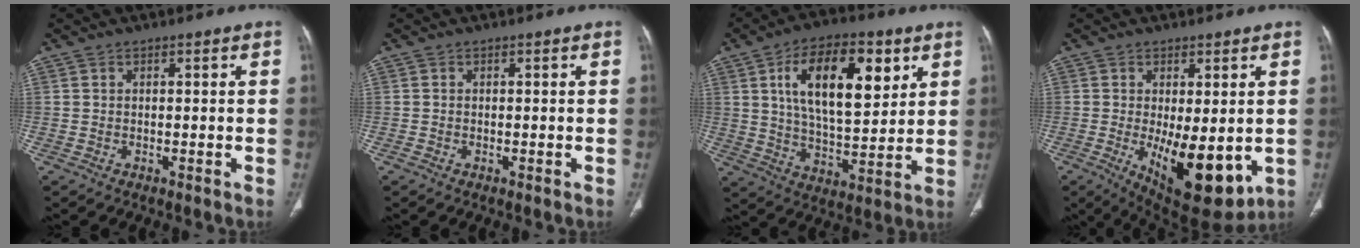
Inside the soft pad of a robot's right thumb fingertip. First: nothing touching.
{"total": 0.0}
{"total": 18.5, "force": [6.8, 8.7, 14.9], "torque": [-0.210, -0.022, 0.115]}
{"total": 13.5, "force": [-2.3, 5.6, 12.1], "torque": [-0.170, -0.028, -0.013]}